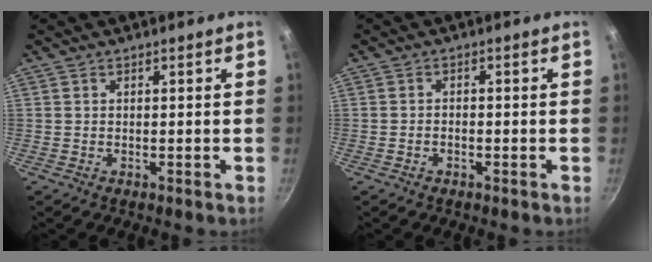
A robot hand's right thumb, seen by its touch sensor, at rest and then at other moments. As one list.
[{"total": 1.3, "force": [-0.7, 0.9, 0.8], "torque": [-0.016, 0.010, -0.014]}]